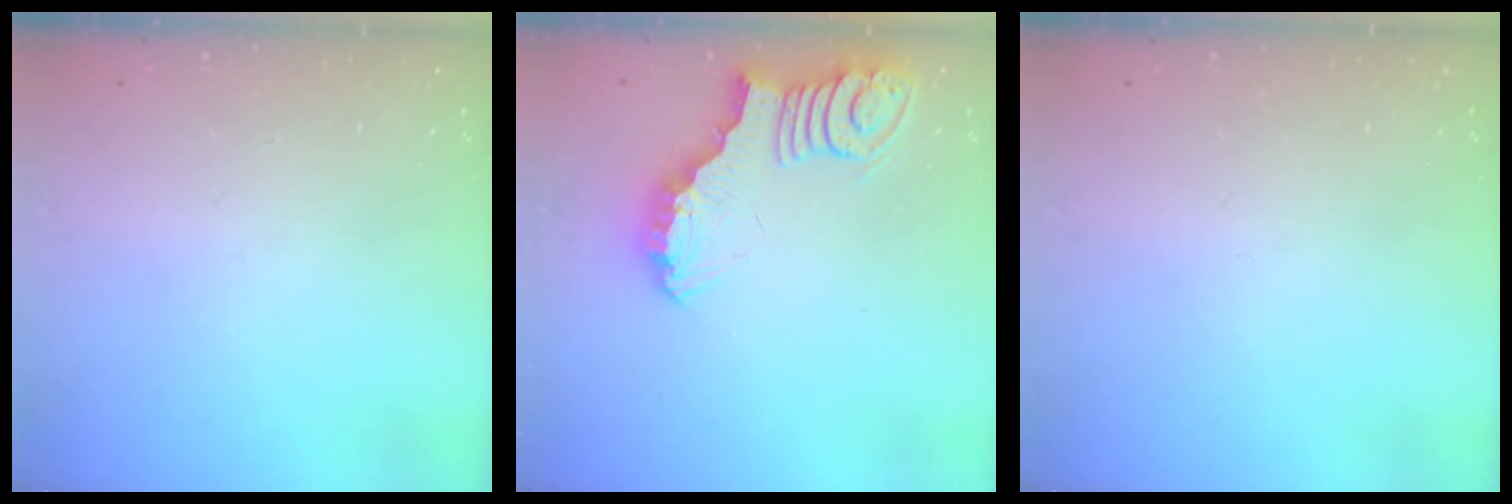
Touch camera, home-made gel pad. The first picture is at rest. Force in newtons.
{"total": 6.2, "press": 6.1, "slide": 0.6}
{"total": 0.0}